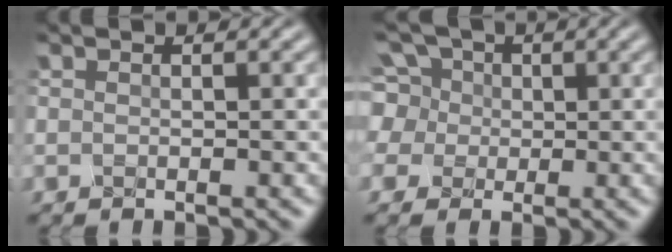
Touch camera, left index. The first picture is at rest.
{"total": 4.3, "force": [0.8, 4.1, 0.9], "torque": [-0.054, 0.028, 0.001]}